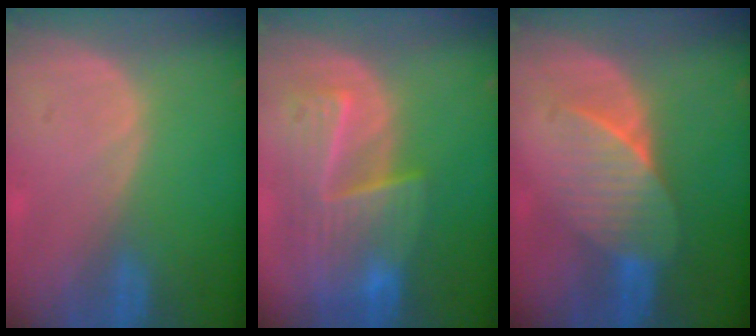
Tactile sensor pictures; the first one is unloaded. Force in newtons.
{"total": 9.5, "press": 8.4, "slide": 4.5}
{"total": 7.3, "press": 6.8, "slide": 2.7}